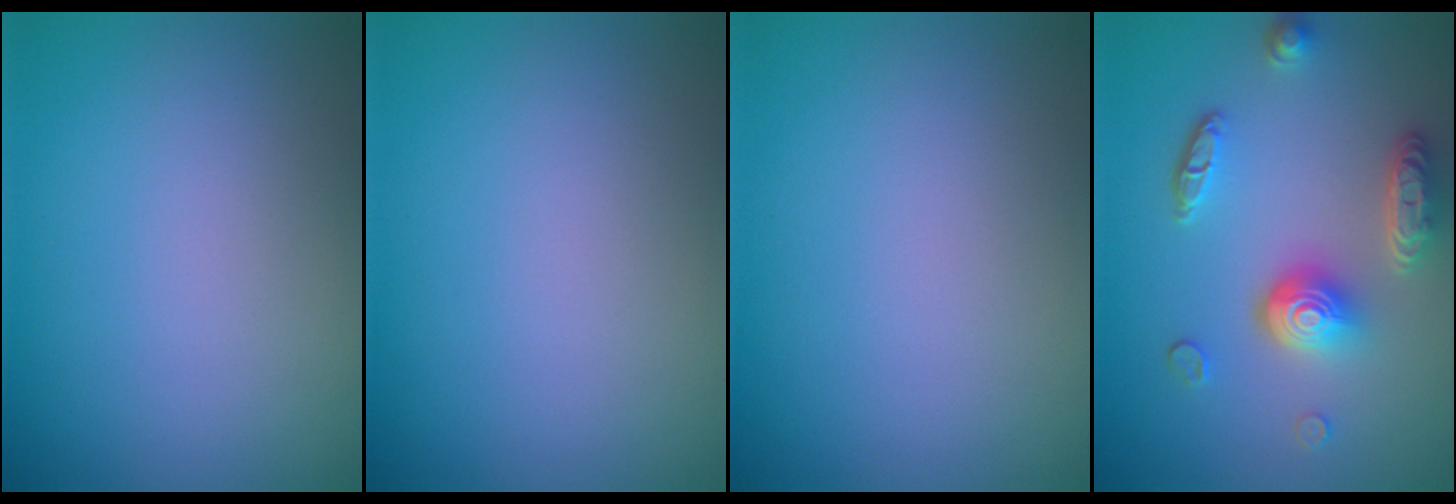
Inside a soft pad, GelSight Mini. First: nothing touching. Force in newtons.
{"total": 0.0}
{"total": 0.0}
{"total": 5.1, "press": 3.8, "slide": 3.4}